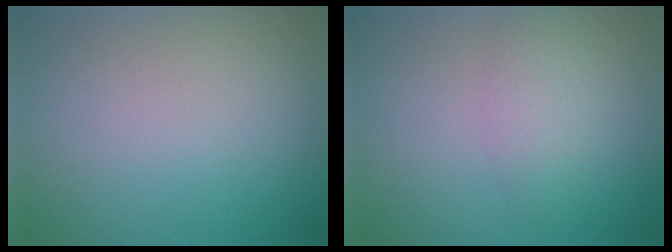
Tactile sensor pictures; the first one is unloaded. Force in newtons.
{"total": 2.4, "press": 2.4, "slide": 0.0}